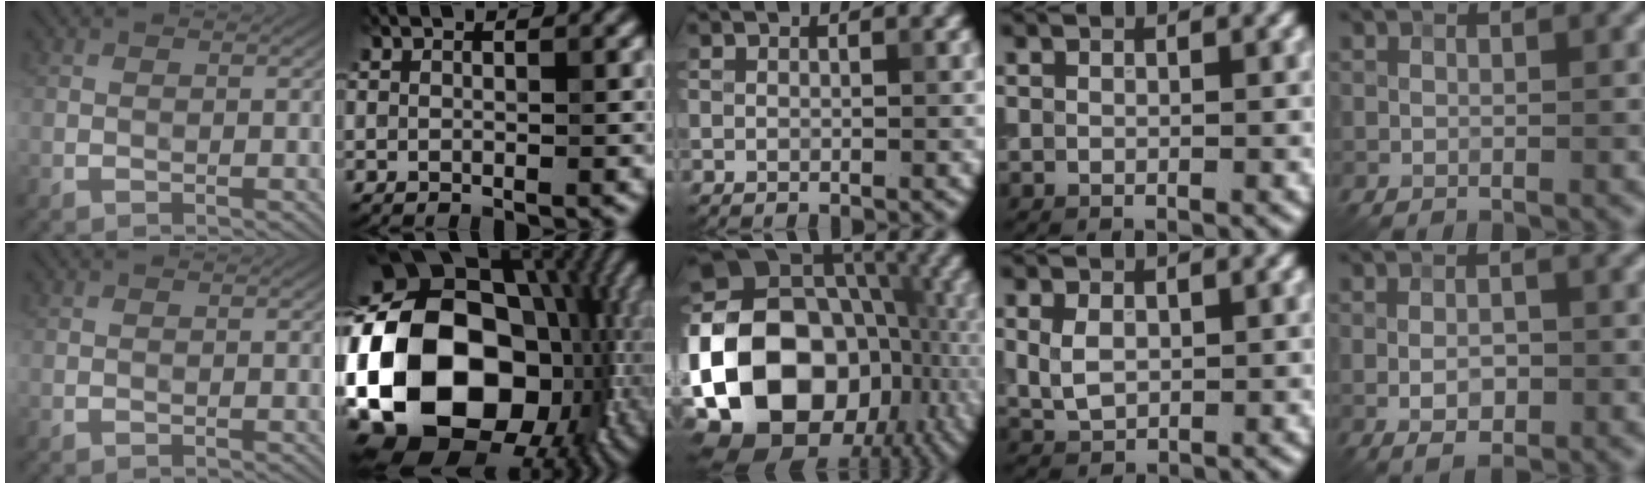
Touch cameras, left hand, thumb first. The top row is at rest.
{"index": {"total": 22.7, "force": [-2.1, 17.6, 14.2], "torque": [-0.289, -0.026, -0.039]}, "middle": {"total": 20.6, "force": [-5.3, 15.5, 12.4], "torque": [-0.256, 0.001, -0.085]}, "ring": {"total": 2.2, "force": [0.4, 1.5, 1.6], "torque": [-0.038, -0.002, 0.014]}, "little": {"total": 2.7, "force": [-0.6, 1.4, 2.2], "torque": [-0.040, 0.000, -0.009]}}